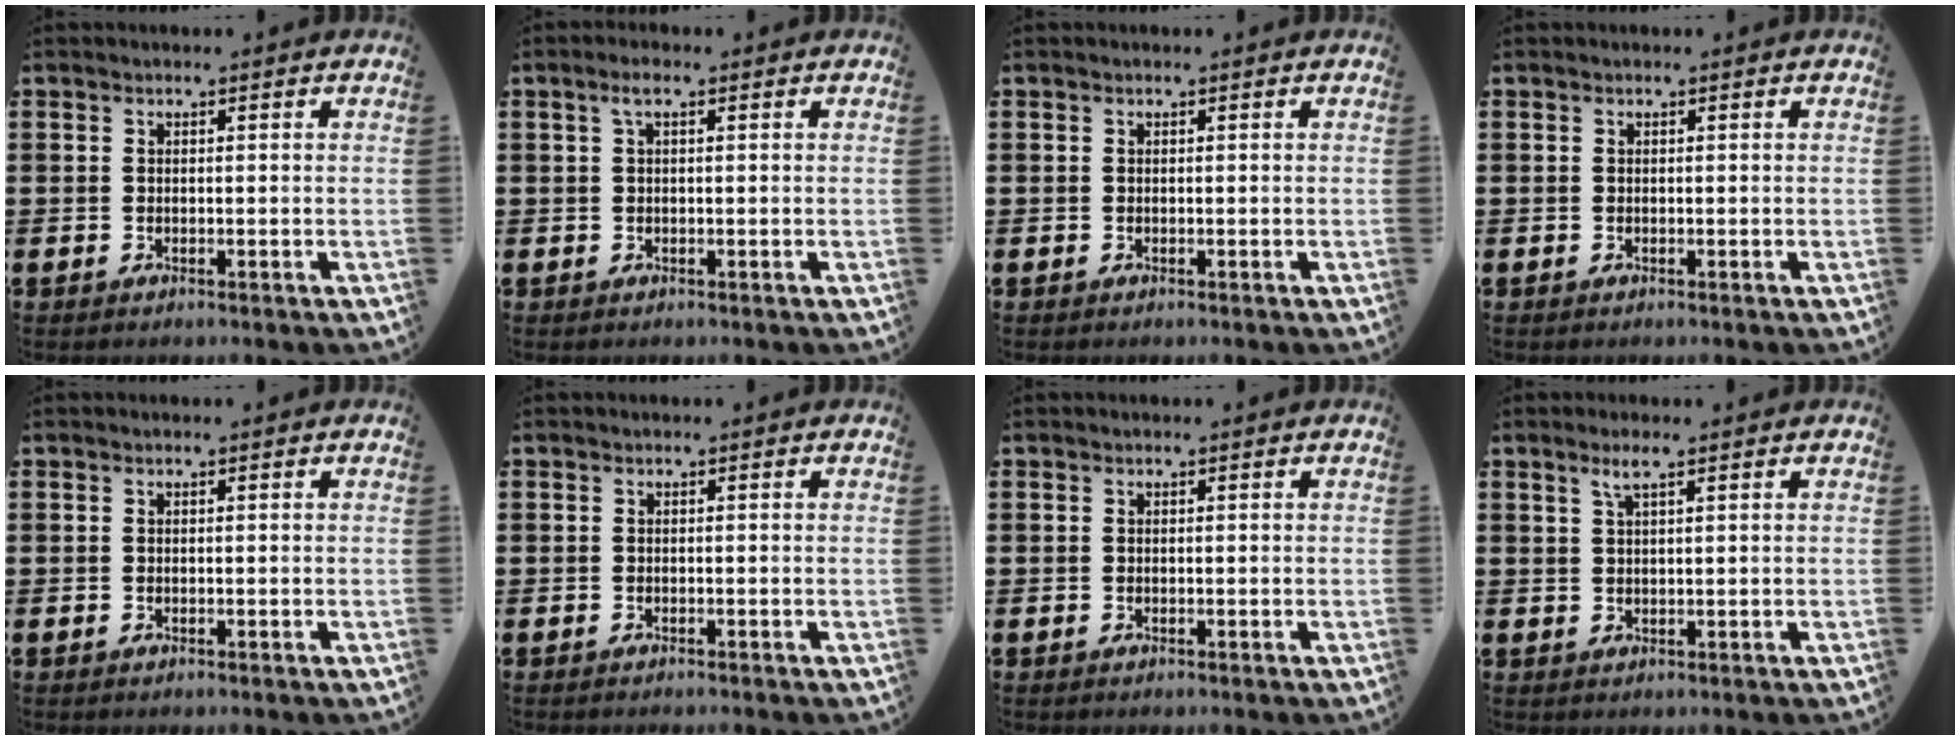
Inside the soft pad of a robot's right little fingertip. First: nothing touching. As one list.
[{"total": 1.4, "force": [0.5, 0.4, 1.3], "torque": [-0.018, 0.003, 0.005]}, {"total": 0.0}, {"total": 0.0}, {"total": 0.0}, {"total": 0.0}, {"total": 0.0}, {"total": 1.9, "force": [1.2, 0.1, 1.4], "torque": [-0.028, 0.003, 0.021]}]